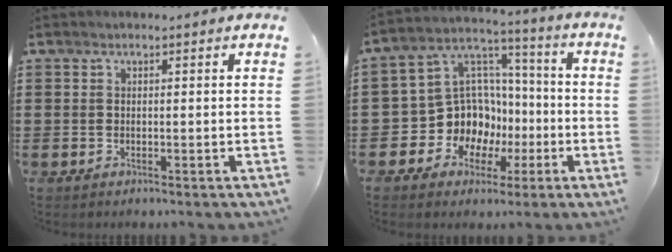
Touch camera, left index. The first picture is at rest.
{"total": 11.7, "force": [-3.2, 10.6, 3.5], "torque": [-0.124, -0.002, -0.051]}